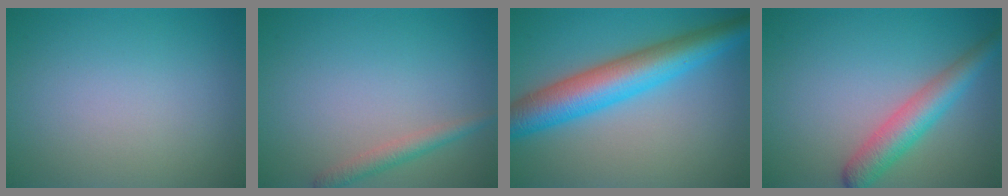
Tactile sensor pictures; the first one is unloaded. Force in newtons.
{"total": 1.8, "press": 1.8, "slide": 0.1}
{"total": 8.1, "press": 8.1, "slide": 0.1}
{"total": 4.4, "press": 4.4, "slide": 0.1}